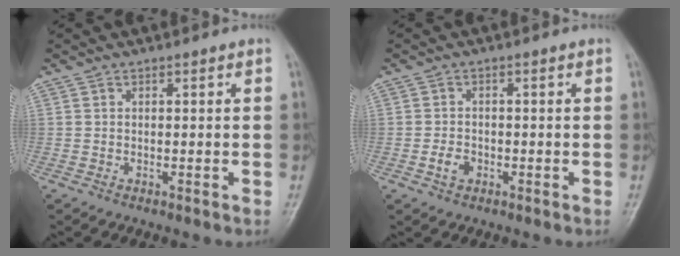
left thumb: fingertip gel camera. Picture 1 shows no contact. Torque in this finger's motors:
{"motor_torque": [-0.08, 0.31, 0.20, 0.02, 0.00]}